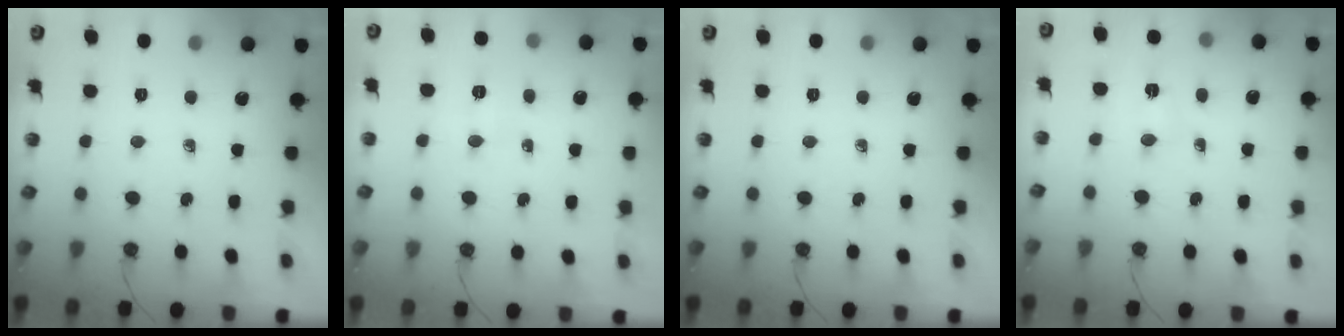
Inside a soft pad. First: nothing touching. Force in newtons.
{"total": 5.6, "press": 3.8, "slide": 4.1}
{"total": 0.0}
{"total": 2.5, "press": 2.4, "slide": 0.4}